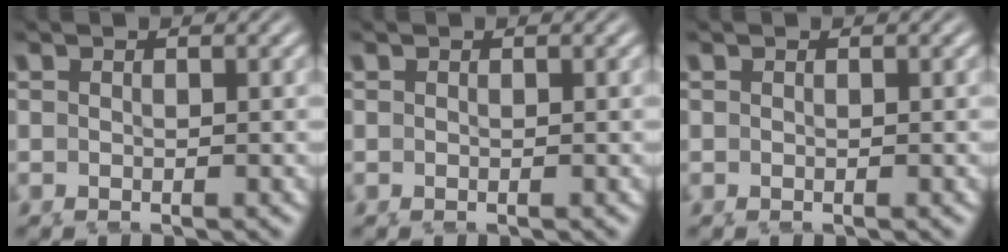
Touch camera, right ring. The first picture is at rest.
{"total": 0.0}
{"total": 0.0}